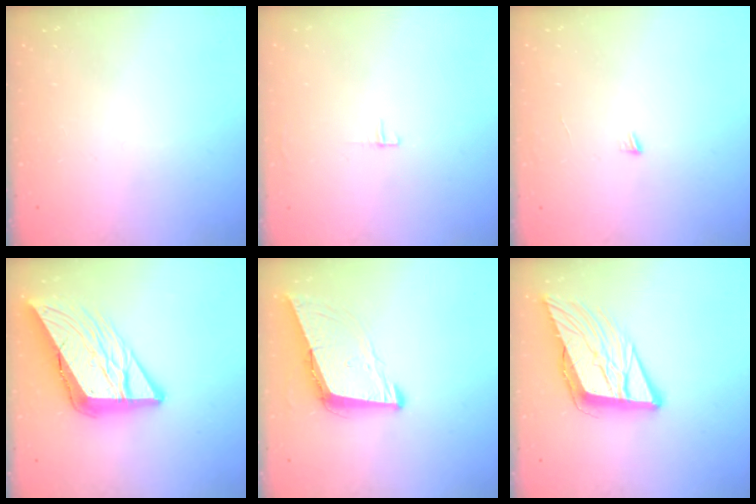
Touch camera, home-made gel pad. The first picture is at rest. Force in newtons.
{"total": 3.6, "press": 3.5, "slide": 0.3}
{"total": 3.1, "press": 3.1, "slide": 0.3}
{"total": 17.8, "press": 17.7, "slide": 2.2}
{"total": 8.6, "press": 7.7, "slide": 3.8}
{"total": 13.5, "press": 12.9, "slide": 3.8}